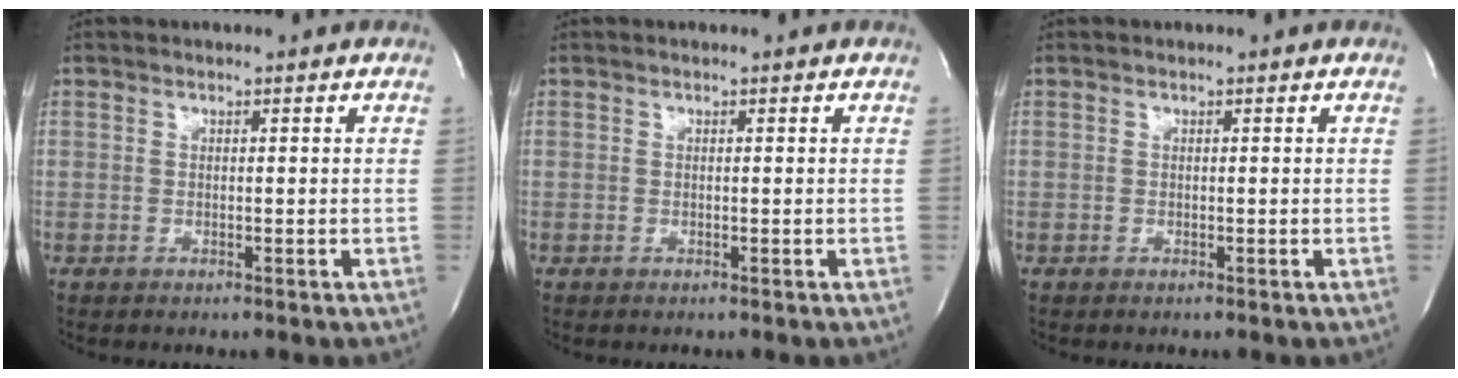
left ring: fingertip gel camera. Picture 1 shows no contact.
{"total": 0.0}
{"total": 0.0}